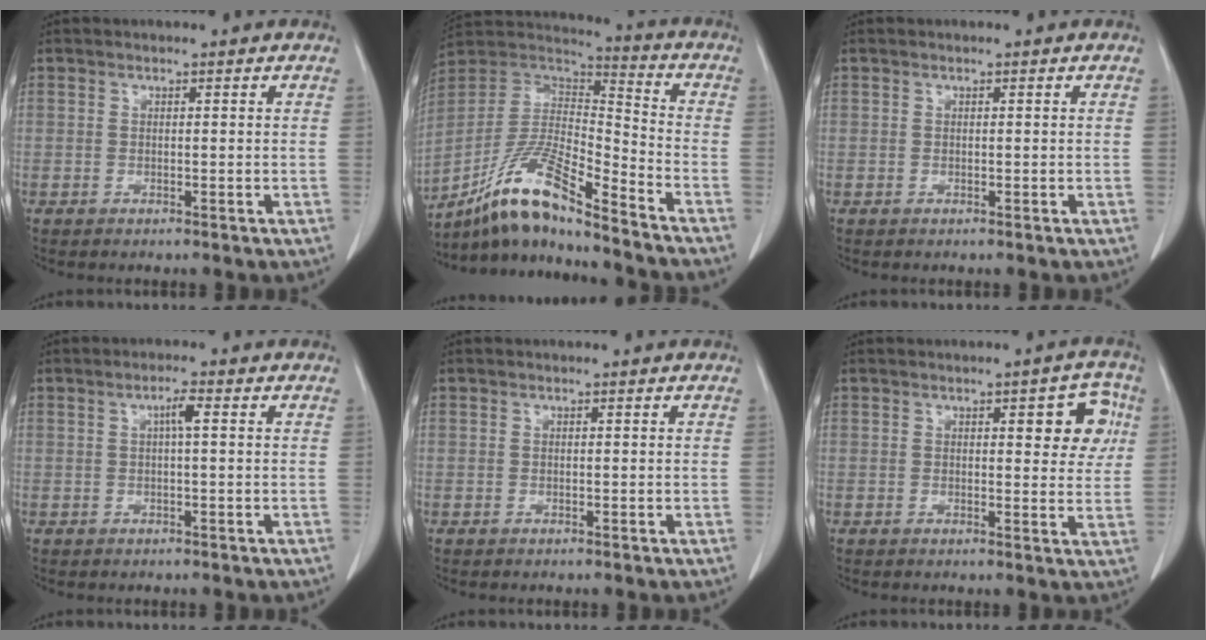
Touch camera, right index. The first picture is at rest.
{"total": 16.6, "force": [-12.5, 1.8, 10.7], "torque": [-0.213, 0.006, -0.231]}
{"total": 0.0}
{"total": 2.1, "force": [0.5, 0.2, 2.1], "torque": [-0.037, 0.004, 0.007]}
{"total": 0.0}
{"total": 6.3, "force": [2.0, 2.2, 5.6], "torque": [-0.054, 0.010, 0.020]}